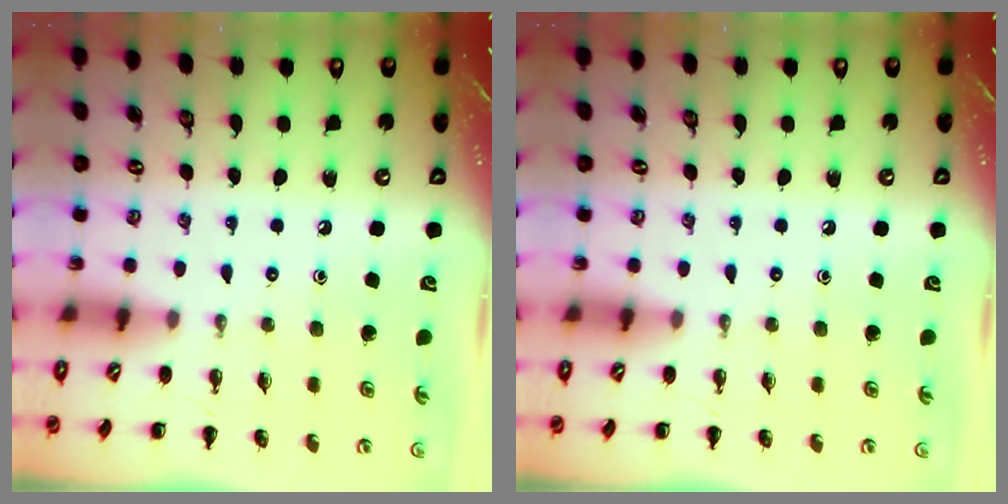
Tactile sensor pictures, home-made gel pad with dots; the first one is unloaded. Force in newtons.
{"total": 0.0}